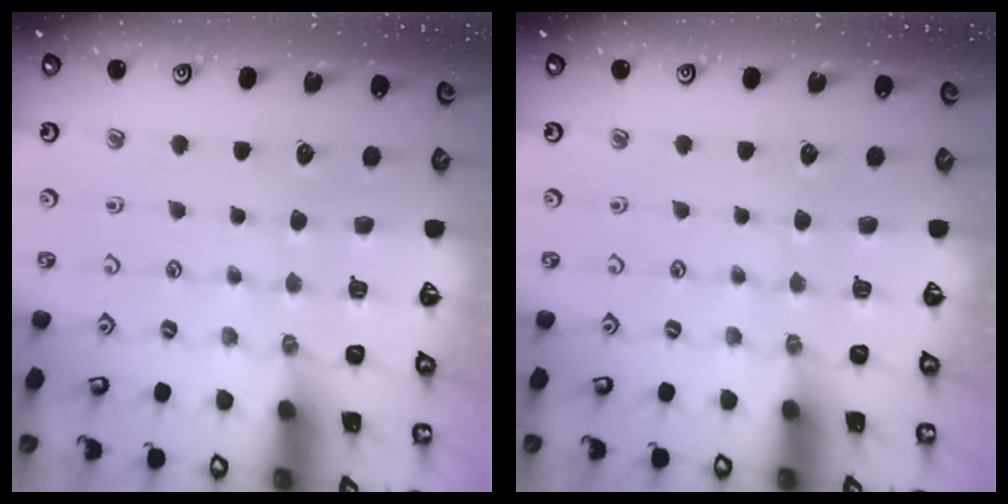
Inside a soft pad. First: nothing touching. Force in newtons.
{"total": 0.0}